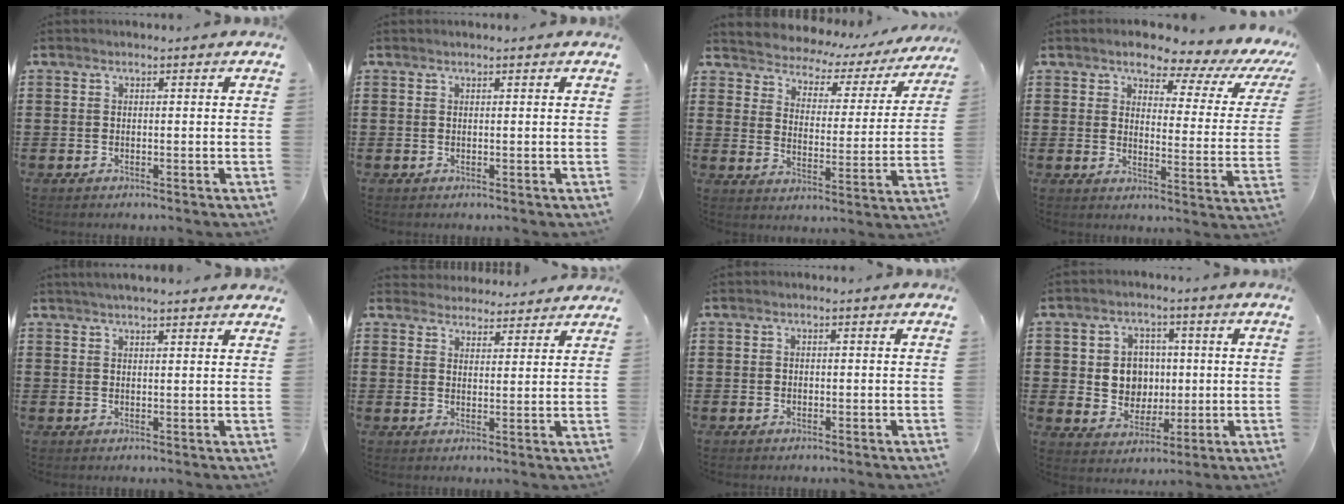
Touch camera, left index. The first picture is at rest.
{"total": 0.0}
{"total": 2.3, "force": [2.1, 0.9, -0.1], "torque": [-0.019, -0.028, 0.024]}
{"total": 4.5, "force": [3.8, 1.1, 2.2], "torque": [-0.043, -0.034, 0.050]}
{"total": 2.1, "force": [2.0, -0.1, 0.5], "torque": [-0.014, 0.000, 0.038]}
{"total": 3.4, "force": [3.3, 0.5, -0.4], "torque": [-0.006, -0.014, 0.062]}
{"total": 0.5, "force": [0.0, 0.5, 0.1], "torque": [-0.004, 0.004, 0.000]}
{"total": 6.5, "force": [0.8, 6.1, 2.3], "torque": [-0.055, 0.012, 0.013]}